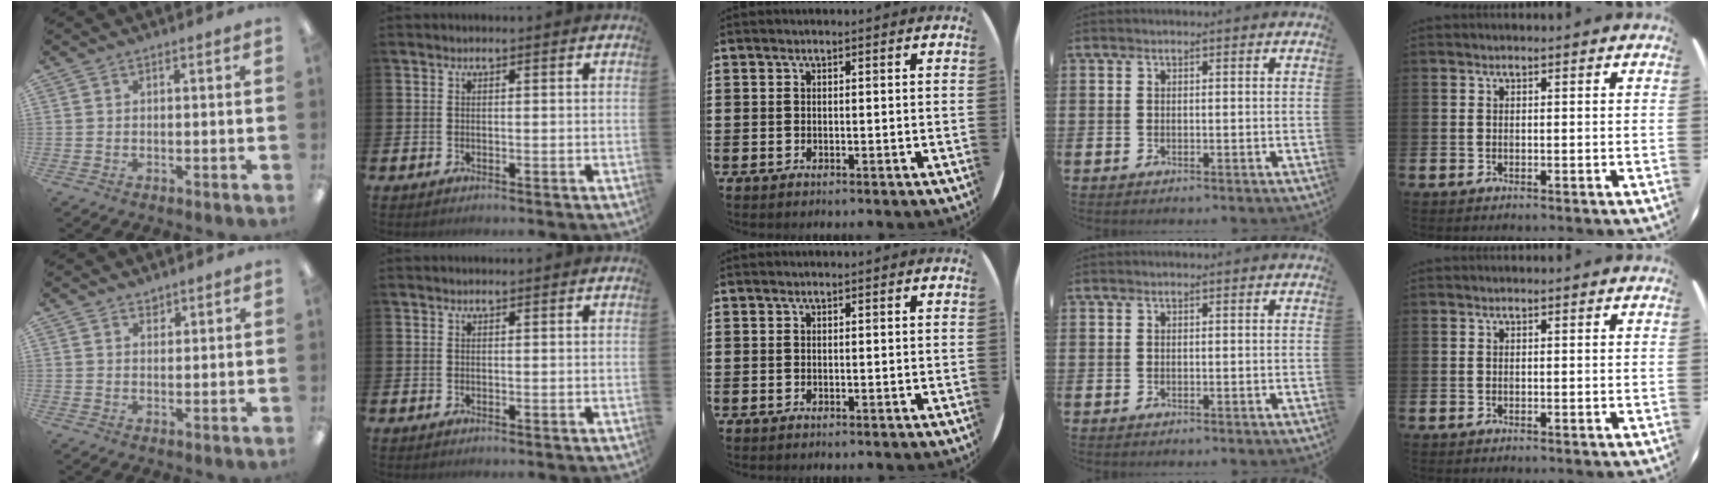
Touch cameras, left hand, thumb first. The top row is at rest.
{"thumb": {"total": 1.6, "force": [1.5, 0.7, 0.0], "torque": [0.008, -0.006, 0.027]}}